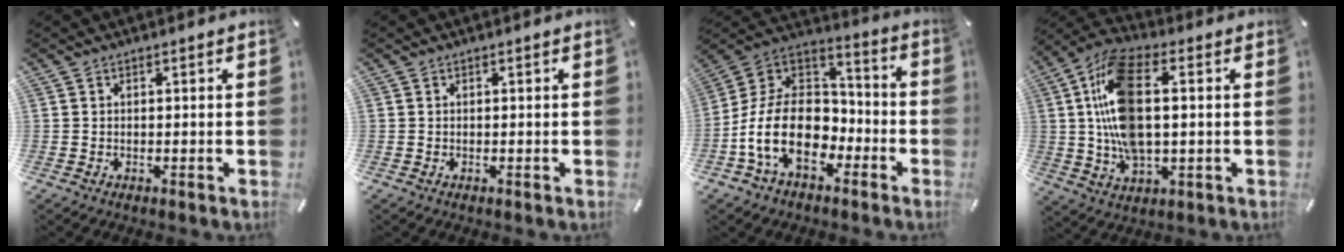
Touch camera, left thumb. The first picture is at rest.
{"total": 0.0}
{"total": 18.7, "force": [-6.2, 13.3, 11.6], "torque": [-0.247, 0.017, -0.104]}
{"total": 15.6, "force": [1.6, 8.0, 13.3], "torque": [-0.293, -0.001, 0.027]}